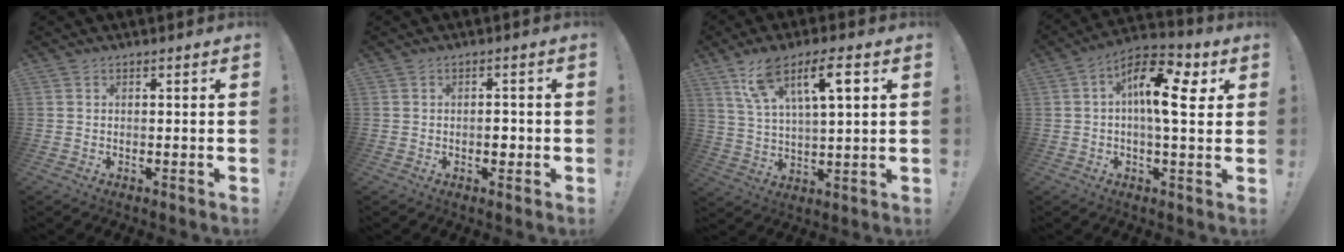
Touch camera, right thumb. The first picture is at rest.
{"total": 2.9, "force": [-0.9, 1.9, 2.0], "torque": [-0.017, 0.001, -0.018]}
{"total": 12.9, "force": [6.5, 4.1, 10.3], "torque": [-0.179, -0.009, 0.109]}
{"total": 15.2, "force": [4.0, 6.1, 13.3], "torque": [-0.209, -0.006, 0.061]}